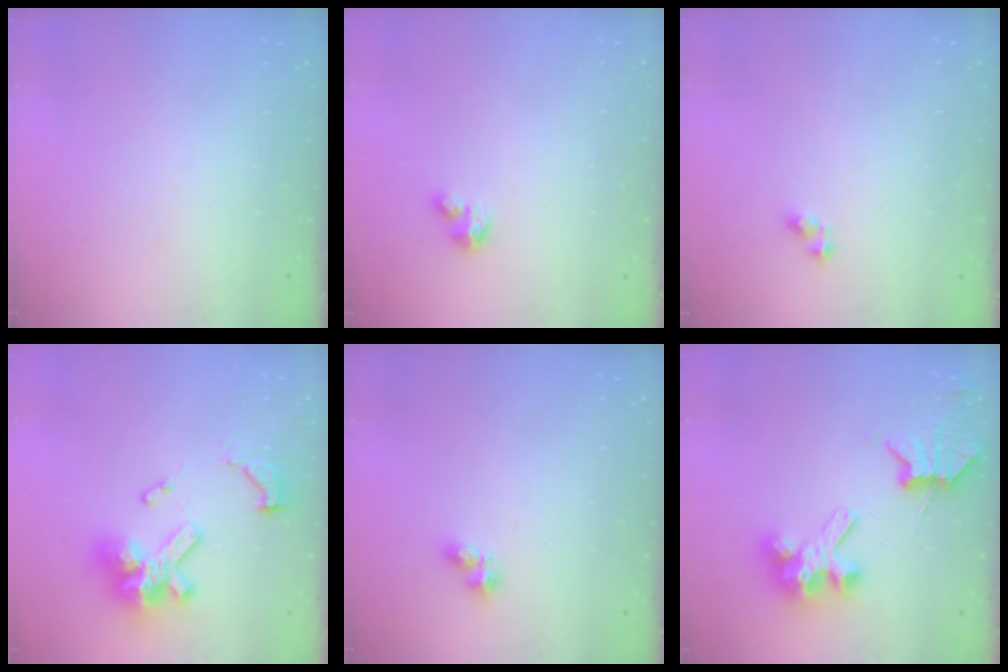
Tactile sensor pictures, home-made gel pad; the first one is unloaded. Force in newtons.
{"total": 2.8, "press": 2.8, "slide": 0.2}
{"total": 2.7, "press": 2.7, "slide": 0.4}
{"total": 18.5, "press": 18.3, "slide": 2.4}
{"total": 5.7, "press": 5.7, "slide": 0.5}
{"total": 8.0, "press": 7.9, "slide": 1.0}